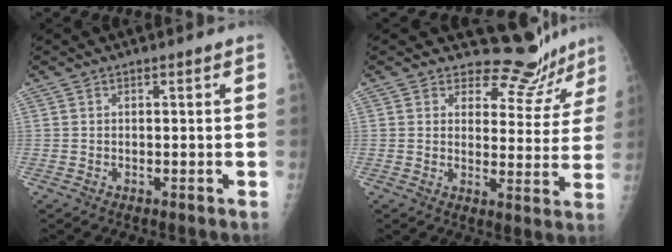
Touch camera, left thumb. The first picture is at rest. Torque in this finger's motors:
{"motor_torque": [-0.23, 0.12, -0.41, -0.24, -0.12]}